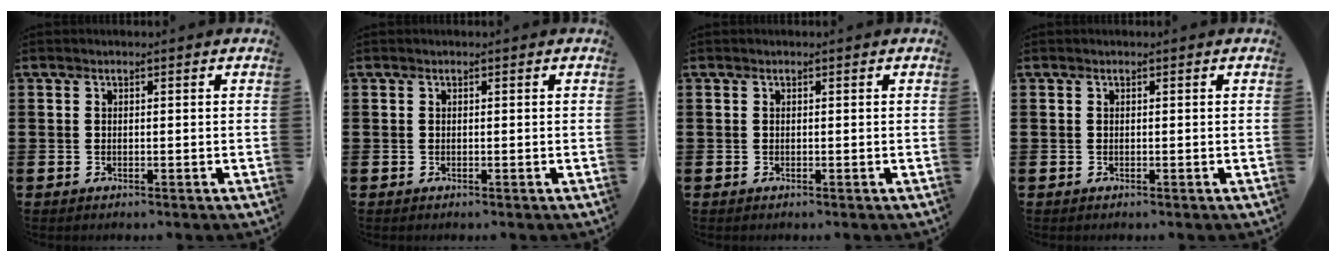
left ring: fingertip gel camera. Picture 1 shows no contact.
{"total": 0.0}
{"total": 0.0}
{"total": 0.0}